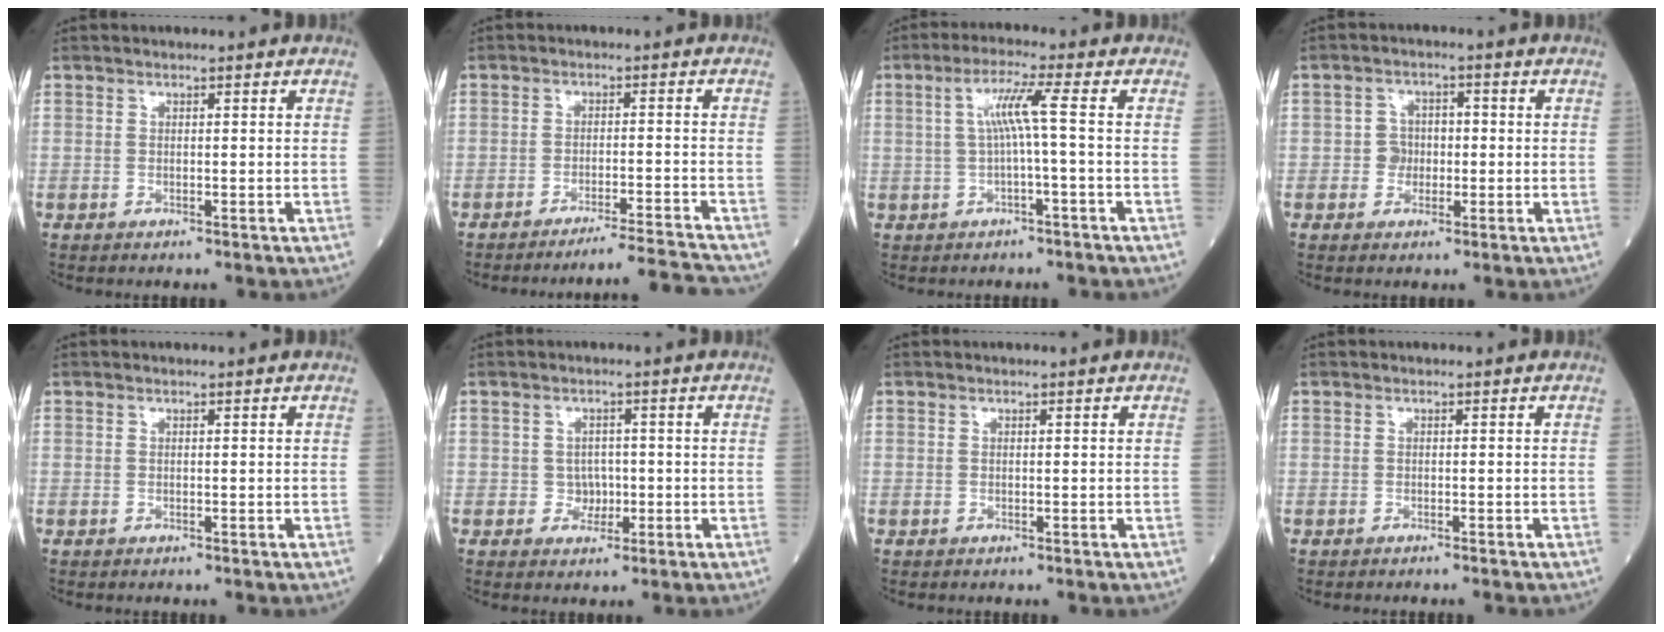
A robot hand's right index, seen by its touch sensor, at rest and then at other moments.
{"total": 8.4, "force": [-8.2, -1.8, 0.8], "torque": [-0.001, 0.002, -0.122]}
{"total": 5.0, "force": [0.1, -0.9, 5.0], "torque": [-0.095, 0.014, 0.007]}
{"total": 3.3, "force": [-0.5, 2.9, 1.4], "torque": [-0.019, 0.010, -0.013]}
{"total": 0.0}
{"total": 2.6, "force": [-0.4, 2.3, 1.0], "torque": [-0.002, 0.007, -0.004]}
{"total": 0.0}
{"total": 1.3, "force": [-1.2, -0.1, 0.4], "torque": [-0.006, 0.000, -0.014]}